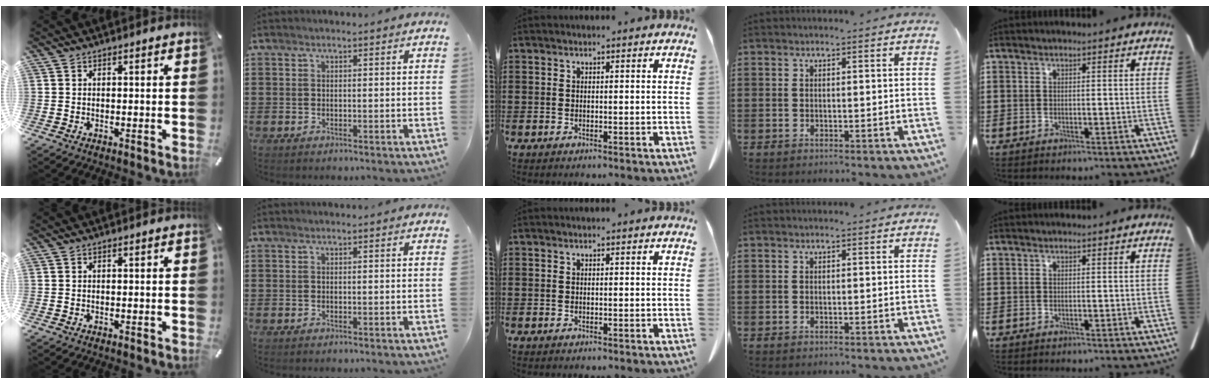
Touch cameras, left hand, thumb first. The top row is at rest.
{}